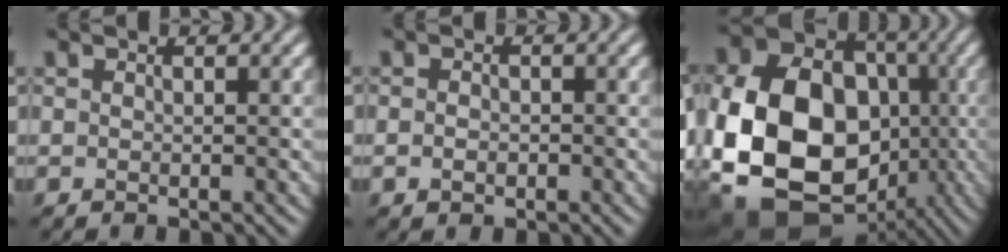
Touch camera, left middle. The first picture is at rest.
{"total": 1.2, "force": [-0.3, 0.8, 0.7], "torque": [-0.012, -0.001, -0.007]}
{"total": 18.4, "force": [-3.6, 14.7, 10.5], "torque": [-0.210, -0.032, -0.080]}